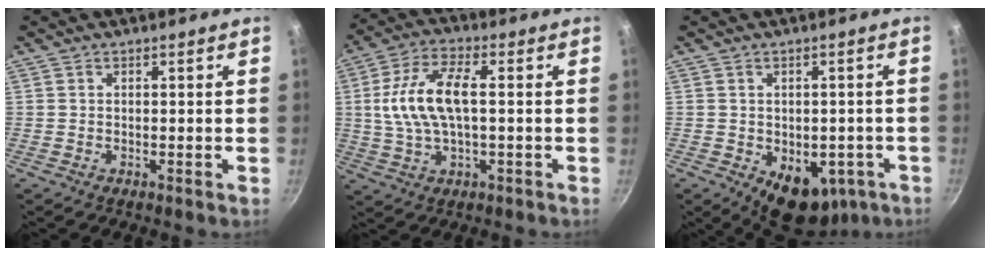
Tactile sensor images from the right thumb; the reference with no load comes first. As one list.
[{"total": 12.5, "force": [0.9, 5.6, 11.1], "torque": [-0.223, 0.021, 0.010]}, {"total": 11.6, "force": [-4.1, 7.5, 7.8], "torque": [-0.060, -0.002, -0.038]}]